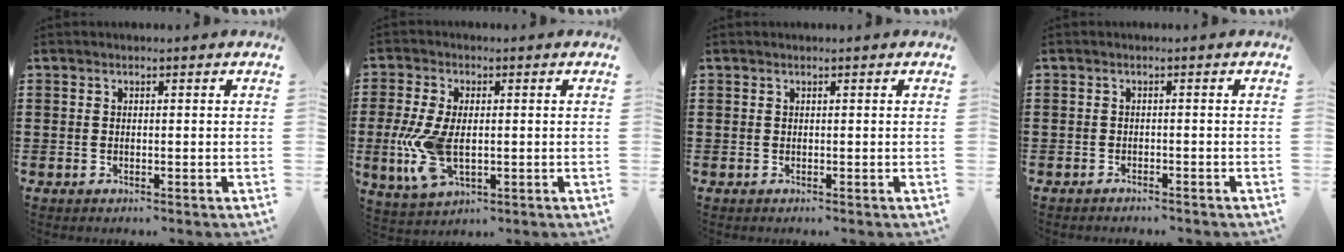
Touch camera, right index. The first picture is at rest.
{"total": 8.8, "force": [-1.0, 4.6, 7.4], "torque": [-0.185, -0.011, -0.023]}
{"total": 0.0}
{"total": 1.2, "force": [-1.2, 0.1, 0.0], "torque": [-0.004, 0.002, -0.027]}